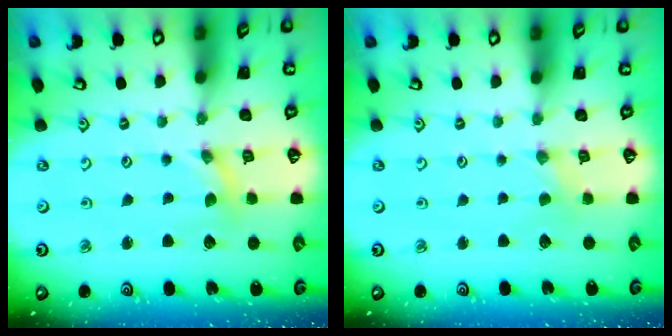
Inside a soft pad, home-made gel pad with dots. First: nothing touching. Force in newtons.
{"total": 0.0}